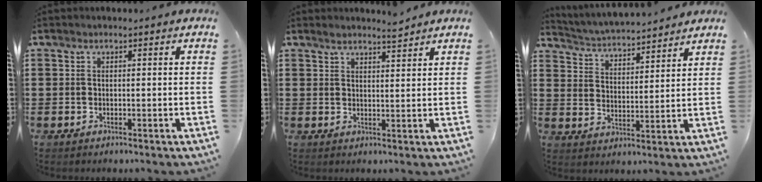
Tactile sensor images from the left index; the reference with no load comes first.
{"total": 2.9, "force": [2.7, 0.0, 0.9], "torque": [-0.023, 0.001, 0.051]}
{"total": 3.7, "force": [3.7, -0.1, 0.2], "torque": [-0.026, -0.030, 0.059]}